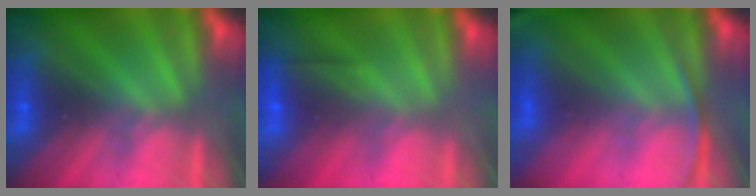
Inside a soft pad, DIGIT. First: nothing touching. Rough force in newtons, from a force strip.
{"total": 2.6}
{"total": 2.2}